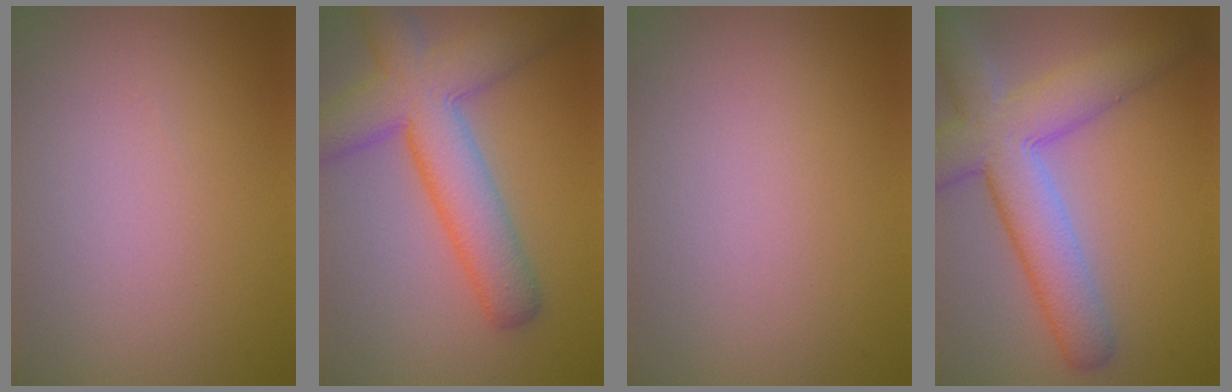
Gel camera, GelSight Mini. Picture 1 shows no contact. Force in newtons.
{"total": 8.3, "press": 8.3, "slide": 0.3}
{"total": 0.0}
{"total": 8.1, "press": 8.1, "slide": 0.6}